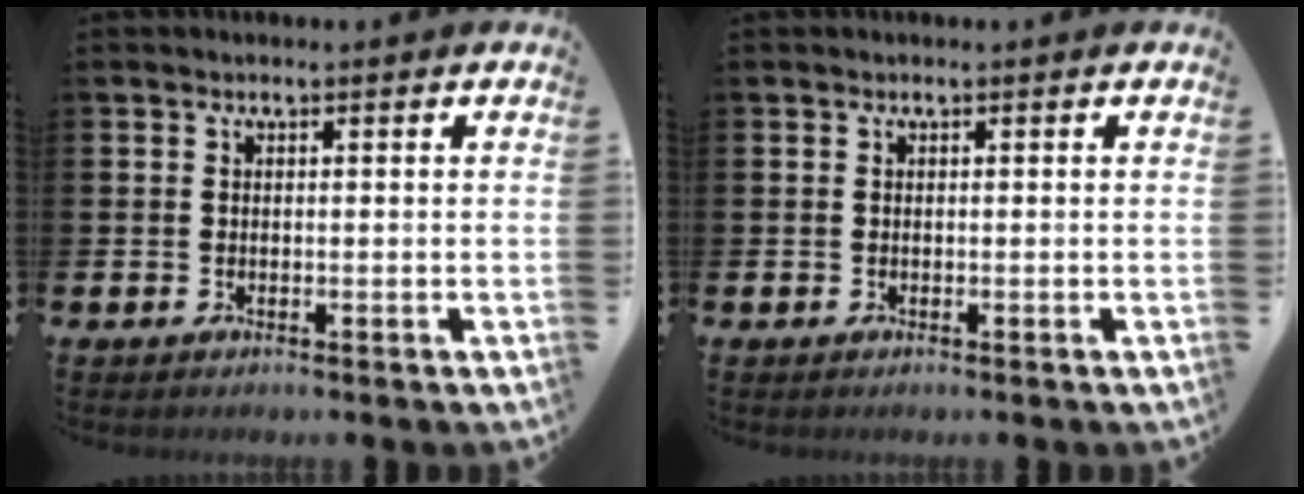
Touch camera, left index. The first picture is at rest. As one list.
[{"total": 0.0}]